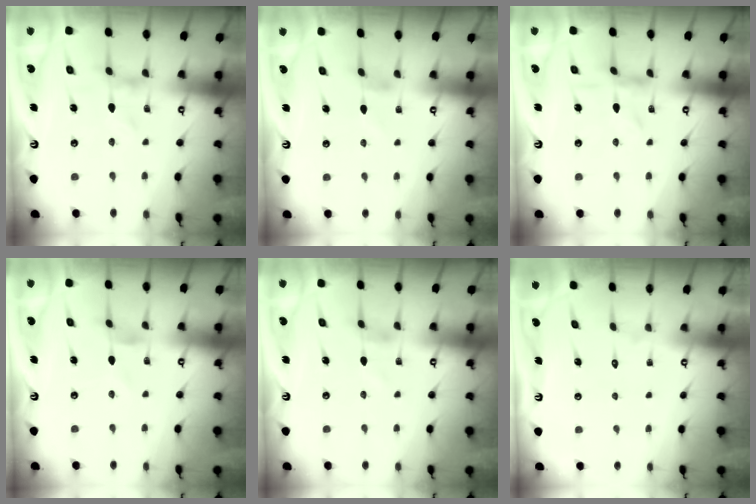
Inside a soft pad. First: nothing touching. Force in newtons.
{"total": 0.6, "press": 0.6, "slide": 0.3}
{"total": 1.0, "press": 1.0, "slide": 0.2}
{"total": 0.8, "press": 0.8, "slide": 0.2}
{"total": 0.8, "press": 0.8, "slide": 0.3}
{"total": 1.5, "press": 1.5, "slide": 0.1}